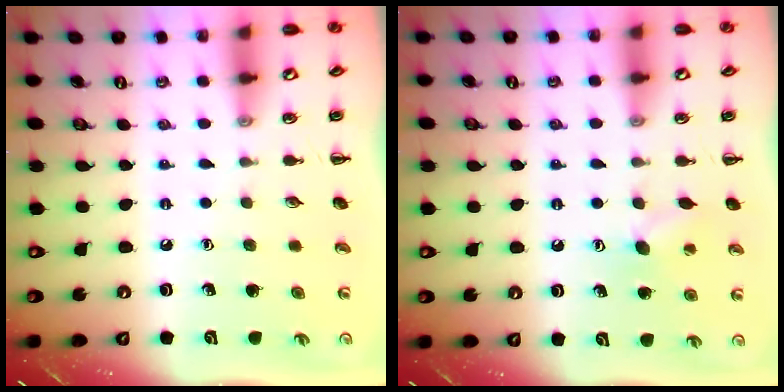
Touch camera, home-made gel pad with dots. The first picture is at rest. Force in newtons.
{"total": 6.8, "press": 6.6, "slide": 1.6}